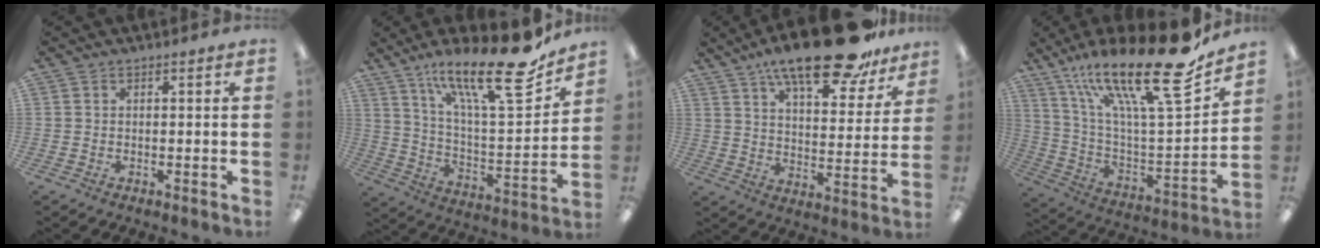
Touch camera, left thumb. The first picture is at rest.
{"total": 24.6, "force": [17.5, 5.9, 16.3], "torque": [-0.255, -0.113, 0.281]}
{"total": 19.8, "force": [14.9, 6.0, 11.6], "torque": [-0.181, -0.090, 0.249]}
{"total": 26.8, "force": [18.0, 6.0, 18.9], "torque": [-0.311, -0.120, 0.293]}